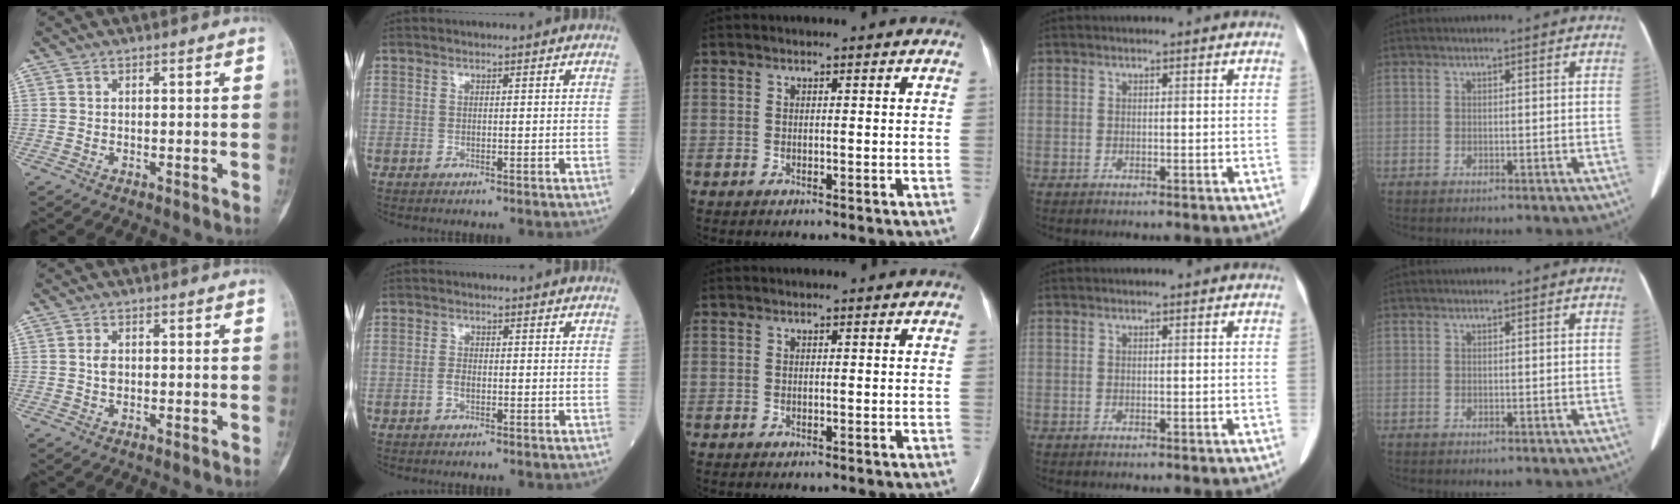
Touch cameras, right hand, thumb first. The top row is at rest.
{"thumb": {"total": 1.9, "force": [0.0, 1.3, 1.4], "torque": [-0.020, 0.003, -0.002]}, "index": {"total": 1.4, "force": [-0.6, 0.5, 1.1], "torque": [-0.024, 0.003, -0.010]}}